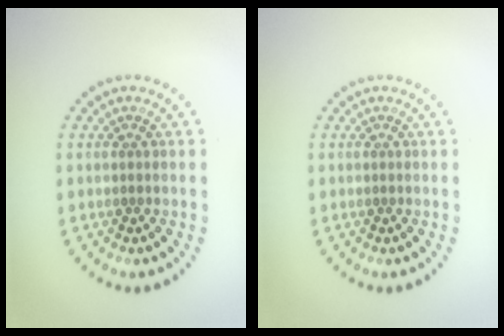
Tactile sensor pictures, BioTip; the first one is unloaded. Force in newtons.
{"total": 0.0}